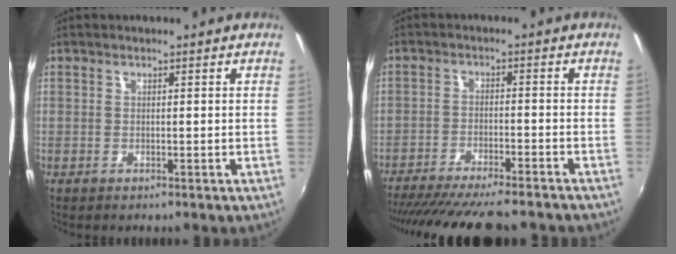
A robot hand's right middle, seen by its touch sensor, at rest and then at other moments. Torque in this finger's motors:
{"motor_torque": [1.09, -1.04, 0.50, 0.21]}